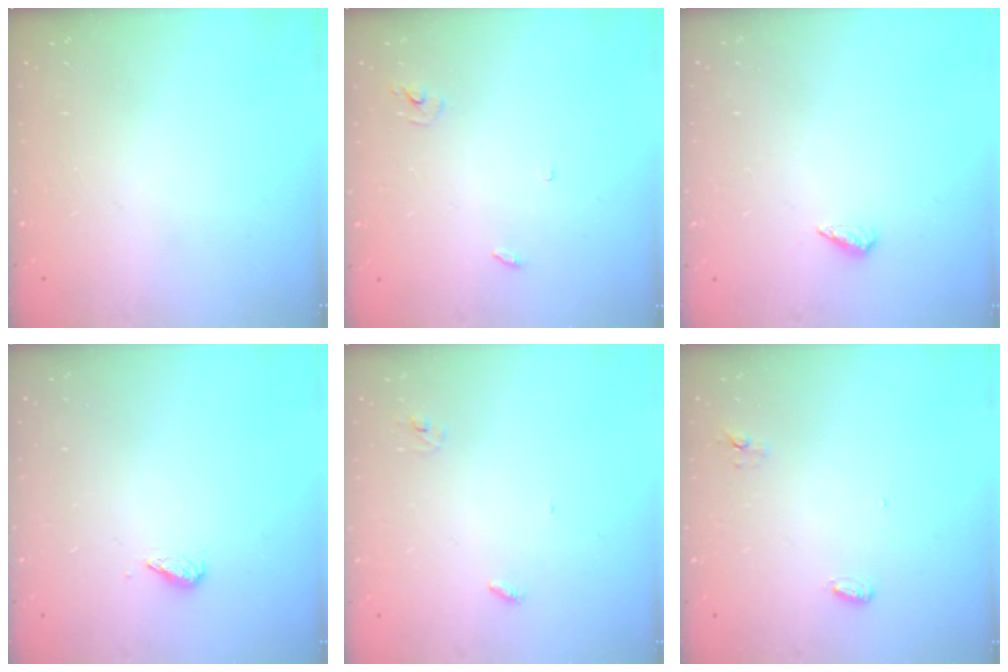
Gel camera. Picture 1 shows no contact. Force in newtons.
{"total": 2.9, "press": 2.9, "slide": 0.2}
{"total": 3.6, "press": 3.4, "slide": 1.2}
{"total": 3.0, "press": 2.9, "slide": 0.6}
{"total": 2.8, "press": 2.8, "slide": 0.2}
{"total": 3.6, "press": 3.5, "slide": 0.9}